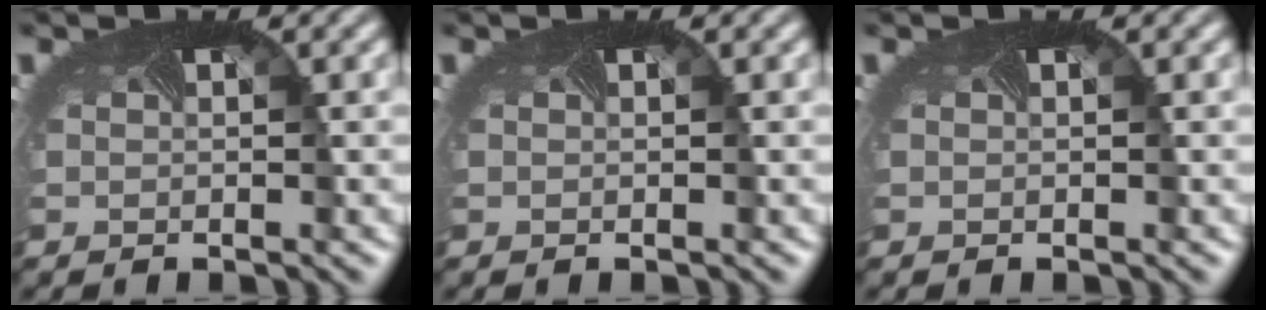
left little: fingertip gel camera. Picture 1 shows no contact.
{"total": 0.0}
{"total": 0.0}